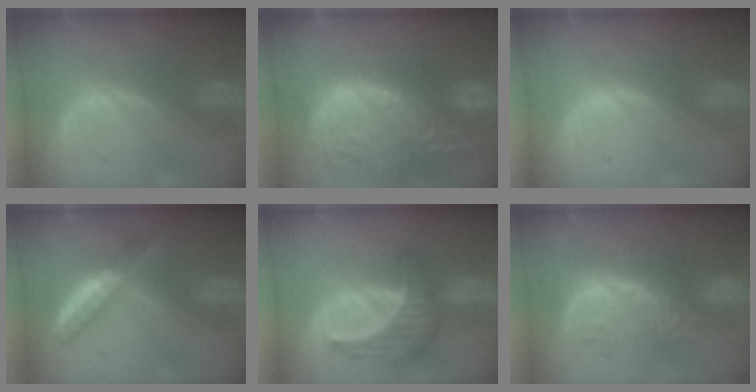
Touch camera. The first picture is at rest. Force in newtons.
{"total": 15.9, "press": 13.1, "slide": 9.0}
{"total": 0.5, "press": 0.5, "slide": 0.1}
{"total": 5.1, "press": 4.6, "slide": 2.2}
{"total": 6.6, "press": 6.3, "slide": 2.1}
{"total": 10.0, "press": 8.7, "slide": 5.0}